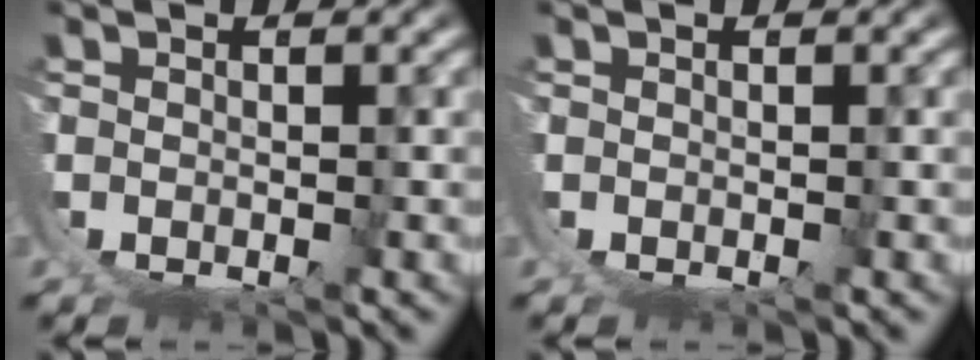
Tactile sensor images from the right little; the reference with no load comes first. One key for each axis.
{"total": 0.0}